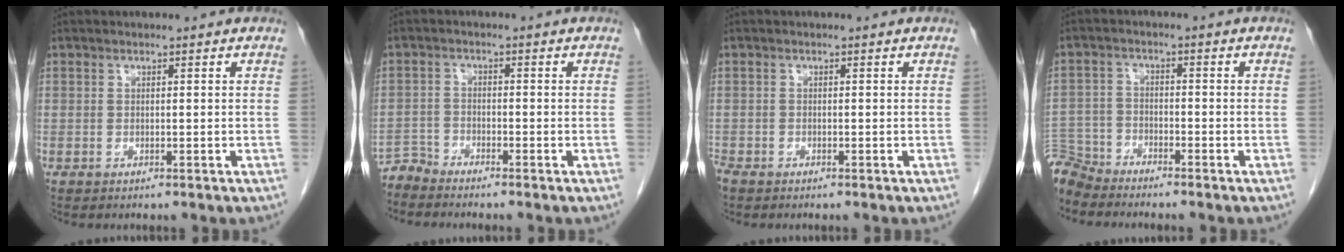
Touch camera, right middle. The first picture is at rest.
{"total": 2.7, "force": [-2.6, -0.2, -0.7], "torque": [0.022, -0.014, -0.052]}
{"total": 1.4, "force": [-1.1, 0.6, 0.5], "torque": [-0.018, -0.004, -0.021]}
{"total": 5.8, "force": [-5.7, 0.8, -0.2], "torque": [0.005, -0.005, -0.112]}